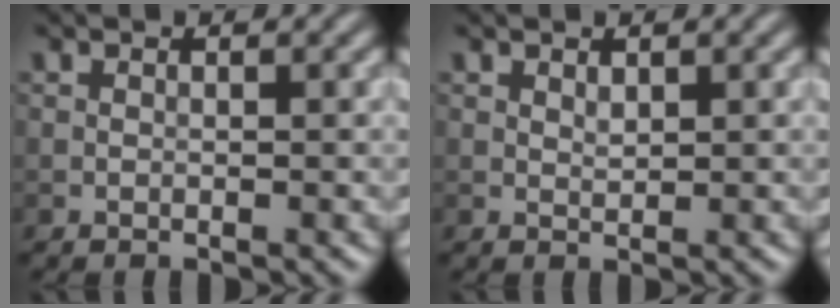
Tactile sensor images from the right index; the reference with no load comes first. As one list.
[{"total": 0.7, "force": [0.4, 0.3, 0.4], "torque": [-0.010, -0.003, 0.009]}]